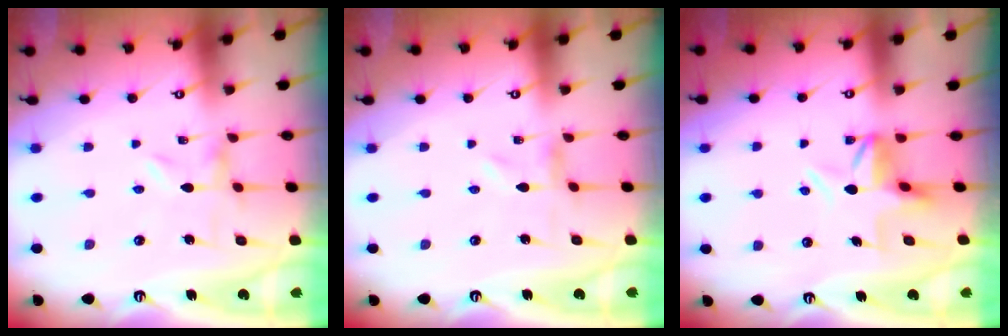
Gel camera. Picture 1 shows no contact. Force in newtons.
{"total": 0.0}
{"total": 5.5, "press": 5.5, "slide": 0.5}